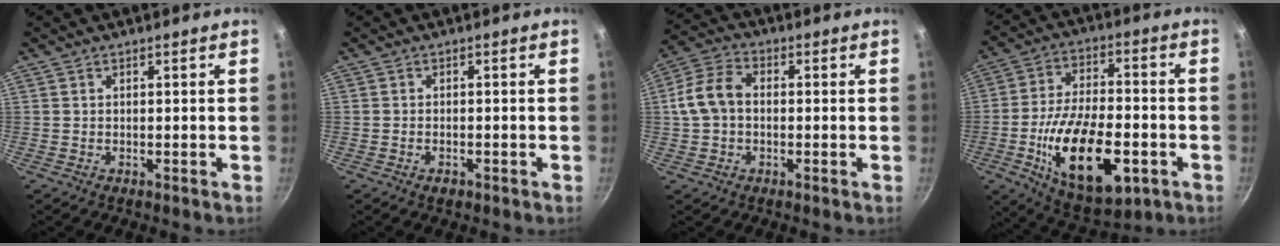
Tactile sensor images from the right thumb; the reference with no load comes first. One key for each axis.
{"total": 1.6, "fx": -0.9, "fy": 0.9, "fz": 1.0, "tx": -0.019, "ty": 0.006, "tz": -0.013}
{"total": 8.1, "fx": -0.2, "fy": 5.8, "fz": 5.7, "tx": -0.104, "ty": 0.028, "tz": -0.015}
{"total": 21.2, "fx": -6.3, "fy": 10.3, "fz": 17.5, "tx": -0.287, "ty": 0.018, "tz": -0.095}